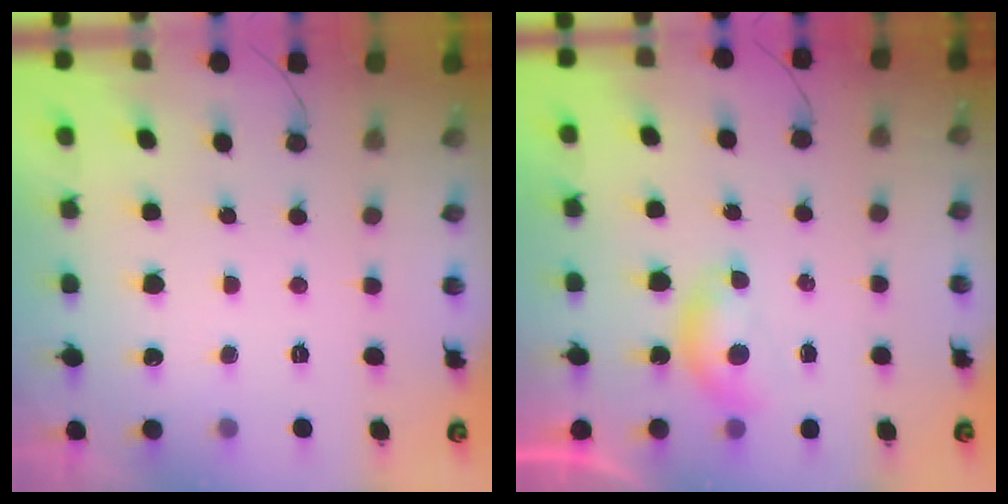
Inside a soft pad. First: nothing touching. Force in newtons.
{"total": 4.8, "press": 4.8, "slide": 0.4}